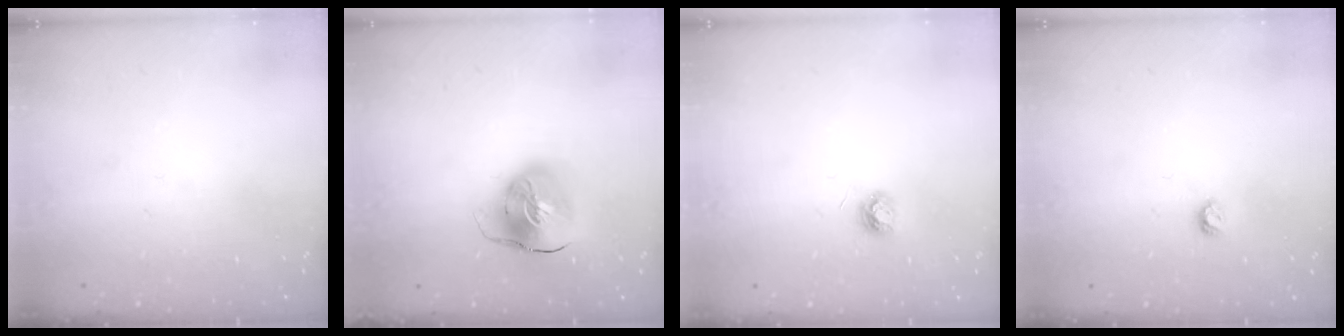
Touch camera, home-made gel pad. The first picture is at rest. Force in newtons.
{"total": 11.9, "press": 11.7, "slide": 1.8}
{"total": 4.2, "press": 4.2, "slide": 0.3}
{"total": 3.9, "press": 3.9, "slide": 0.6}